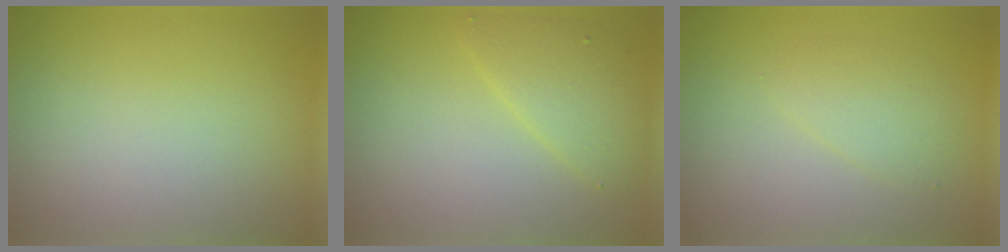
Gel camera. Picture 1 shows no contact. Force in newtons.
{"total": 3.1, "press": 3.1, "slide": 0.3}
{"total": 2.0, "press": 2.0, "slide": 0.1}